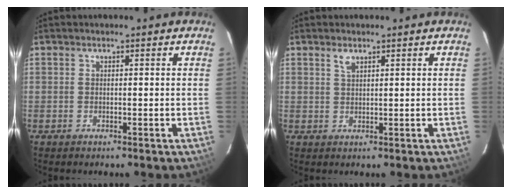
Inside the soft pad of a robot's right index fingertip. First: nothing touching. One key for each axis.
{"total": 1.6, "fx": 1.1, "fy": 0.6, "fz": 0.9, "tx": -0.017, "ty": 0.003, "tz": 0.021}